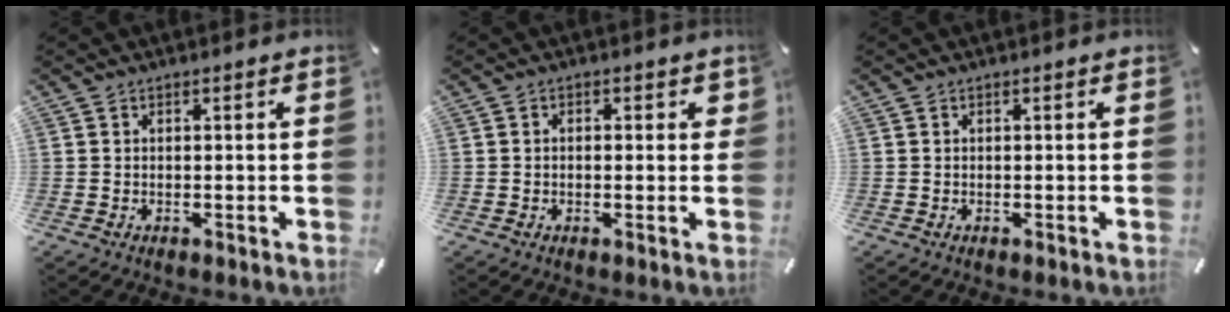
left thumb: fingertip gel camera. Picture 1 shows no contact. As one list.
[{"total": 1.7, "force": [-0.2, 1.2, 1.1], "torque": [-0.012, 0.003, -0.007]}, {"total": 0.0}]